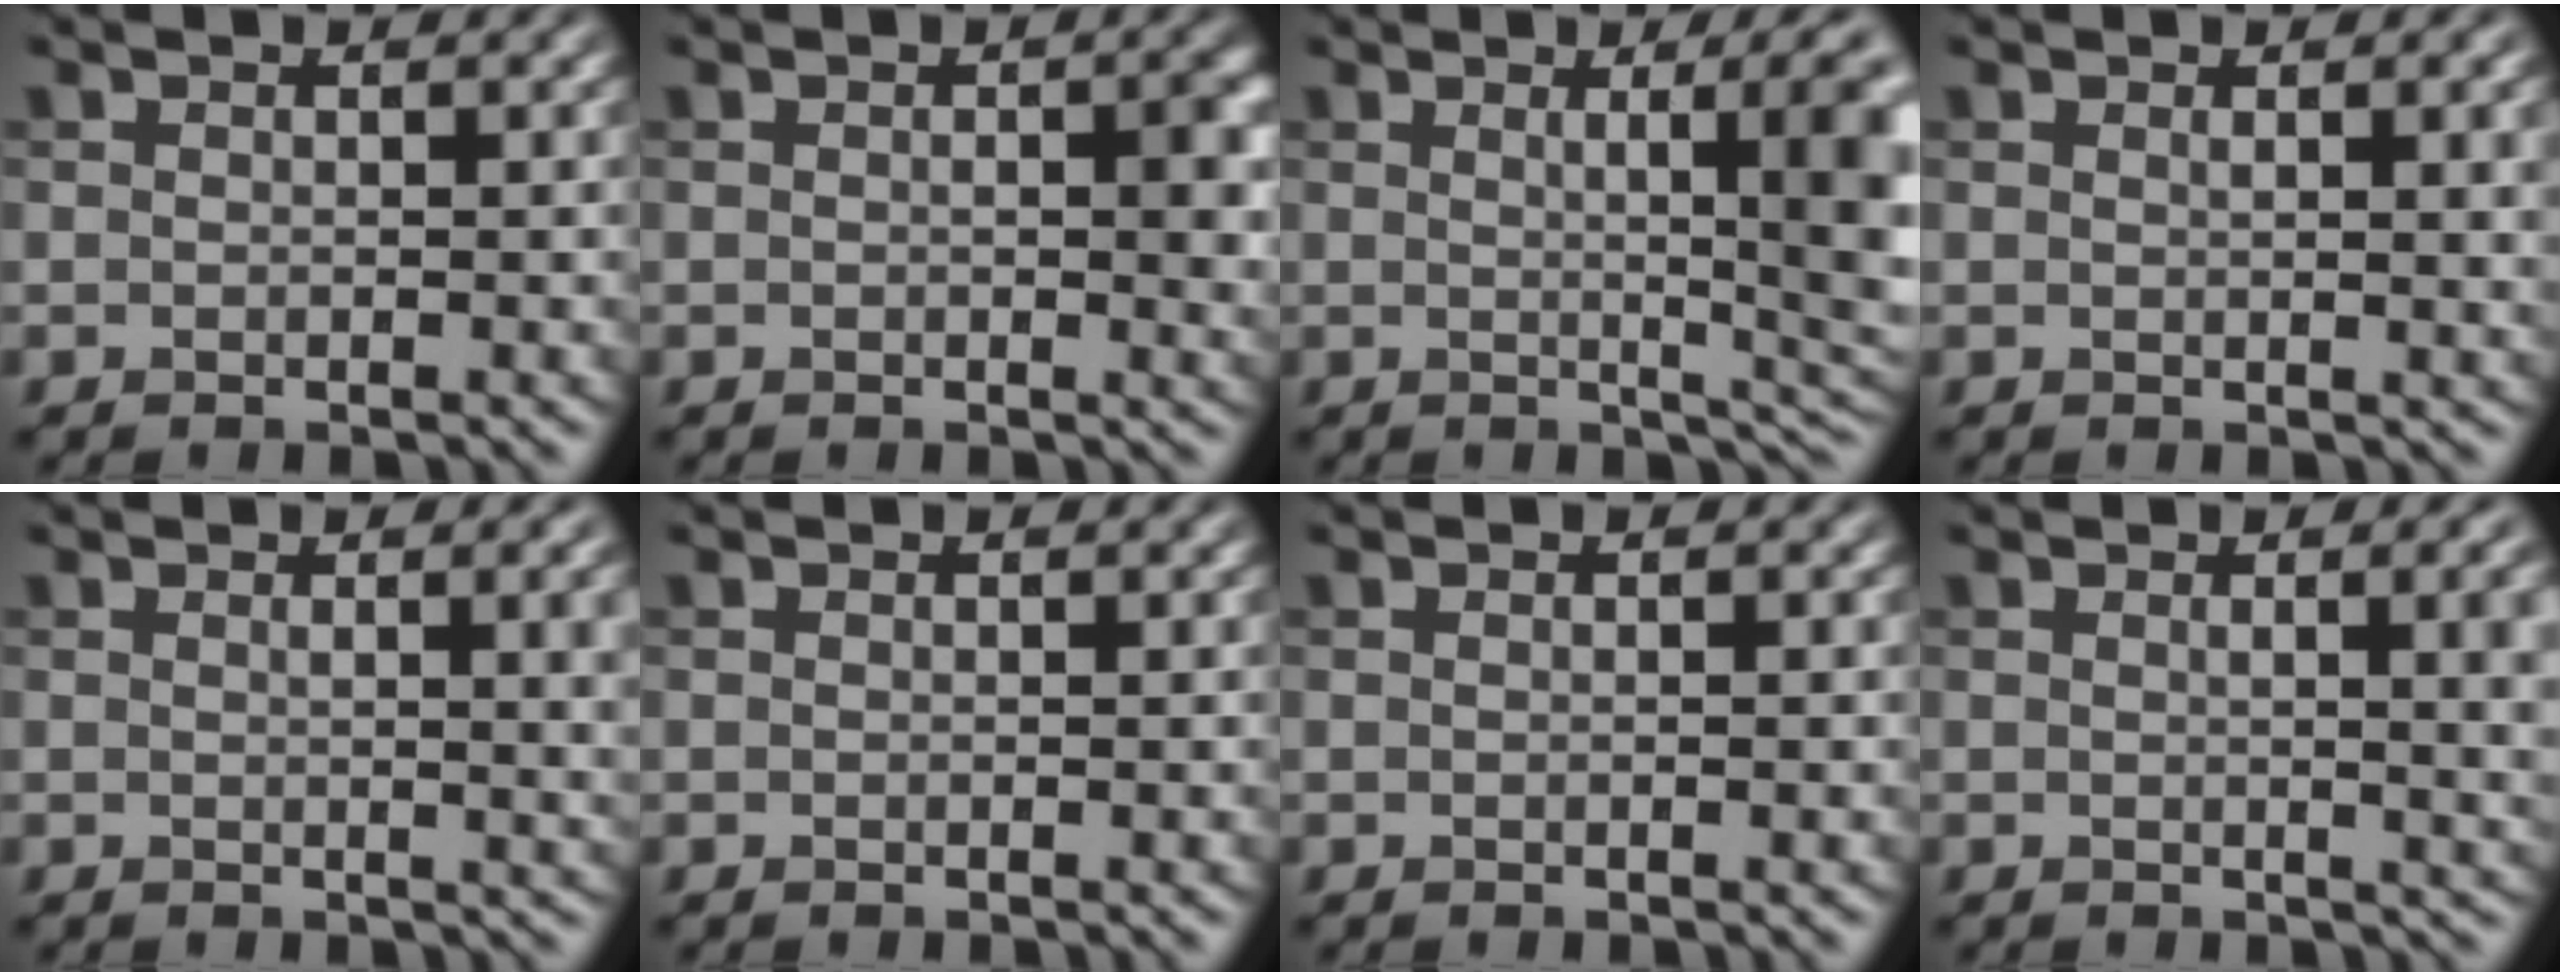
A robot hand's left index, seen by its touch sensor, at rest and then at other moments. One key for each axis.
{"total": 3.3, "fx": 0.2, "fy": 1.2, "fz": 3.1, "tx": -0.040, "ty": -0.002, "tz": 0.001}
{"total": 9.5, "fx": 1.4, "fy": 2.6, "fz": 9.0, "tx": -0.076, "ty": 0.011, "tz": 0.016}
{"total": 3.8, "fx": 1.1, "fy": 1.3, "fz": 3.4, "tx": -0.032, "ty": 0.005, "tz": 0.014}
{"total": 5.6, "fx": 1.1, "fy": 2.2, "fz": 5.0, "tx": -0.029, "ty": 0.007, "tz": 0.017}
{"total": 0.0}
{"total": 0.6, "fx": 0.0, "fy": 0.1, "fz": 0.6, "tx": -0.008, "ty": 0.002, "tz": 0.000}
{"total": 6.5, "fx": 1.0, "fy": 2.7, "fz": 5.9, "tx": -0.028, "ty": 0.010, "tz": 0.012}